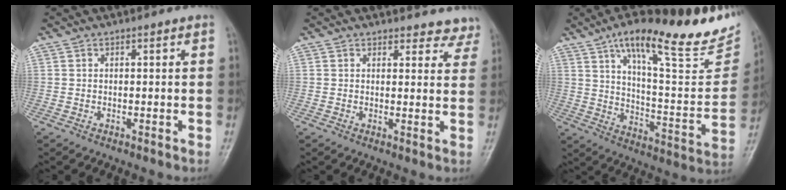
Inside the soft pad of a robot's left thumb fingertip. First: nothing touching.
{"total": 6.3, "force": [5.9, 2.4, -0.2], "torque": [0.053, -0.029, 0.039]}
{"total": 25.3, "force": [18.4, 6.5, 16.1], "torque": [-0.196, -0.081, 0.275]}